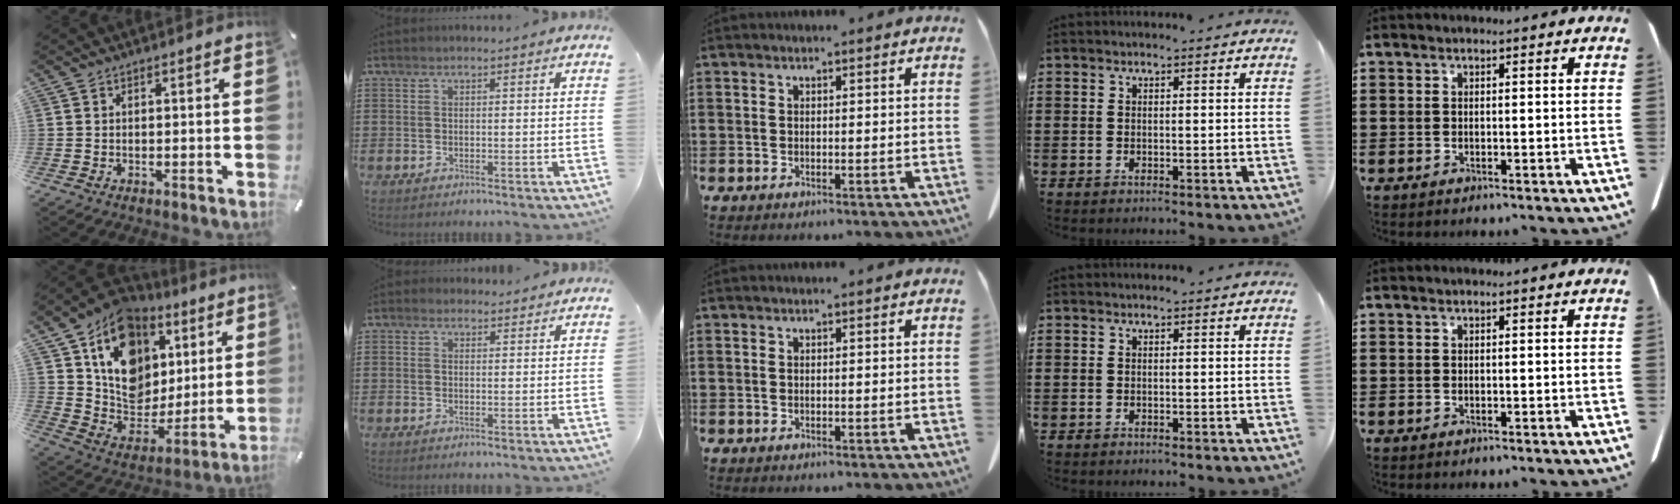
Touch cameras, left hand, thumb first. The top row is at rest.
{"thumb": {"total": 17.2, "force": [7.7, 13.7, 7.0], "torque": [-0.116, -0.051, 0.145]}, "index": {"total": 1.7, "force": [1.5, 0.8, 0.0], "torque": [-0.005, 0.006, 0.030]}}